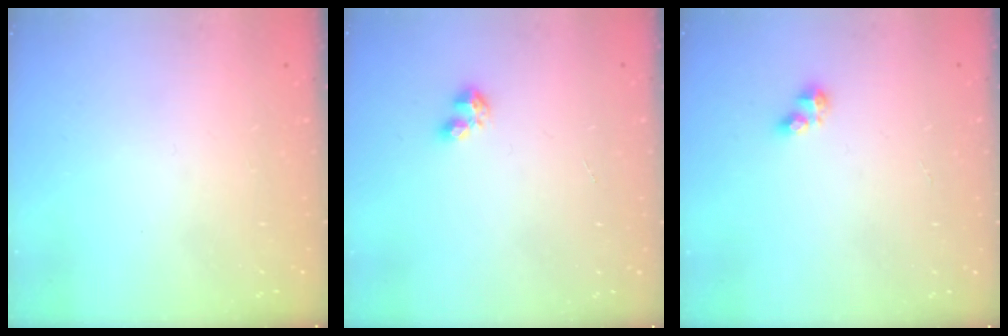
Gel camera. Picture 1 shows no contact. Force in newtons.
{"total": 3.8, "press": 3.7, "slide": 0.5}
{"total": 3.6, "press": 3.6, "slide": 0.5}